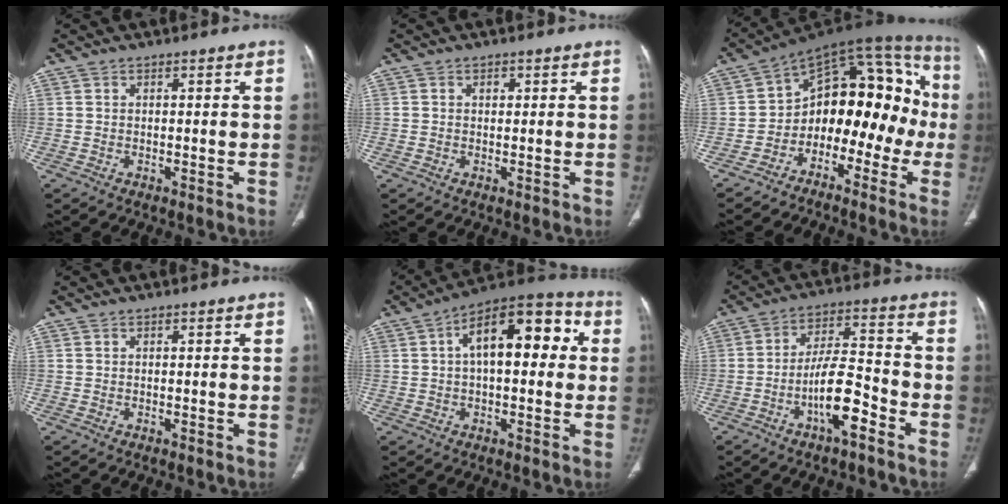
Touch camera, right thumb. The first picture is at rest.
{"total": 1.0, "force": [0.3, 0.8, 0.5], "torque": [-0.003, 0.001, 0.004]}
{"total": 18.0, "force": [-4.1, 11.4, 13.4], "torque": [-0.123, 0.103, -0.072]}
{"total": 0.0}
{"total": 15.9, "force": [3.1, 7.9, 13.5], "torque": [-0.177, 0.043, 0.038]}
{"total": 10.7, "force": [-5.1, 2.9, 8.9], "torque": [-0.165, 0.039, -0.092]}